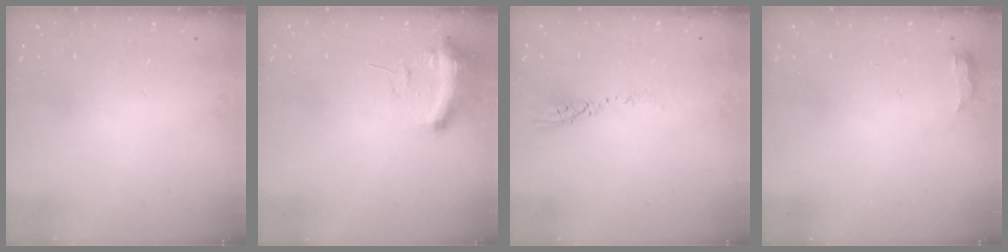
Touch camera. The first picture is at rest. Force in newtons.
{"total": 9.4, "press": 9.3, "slide": 1.3}
{"total": 3.6, "press": 3.6, "slide": 0.3}
{"total": 4.0, "press": 3.7, "slide": 1.3}